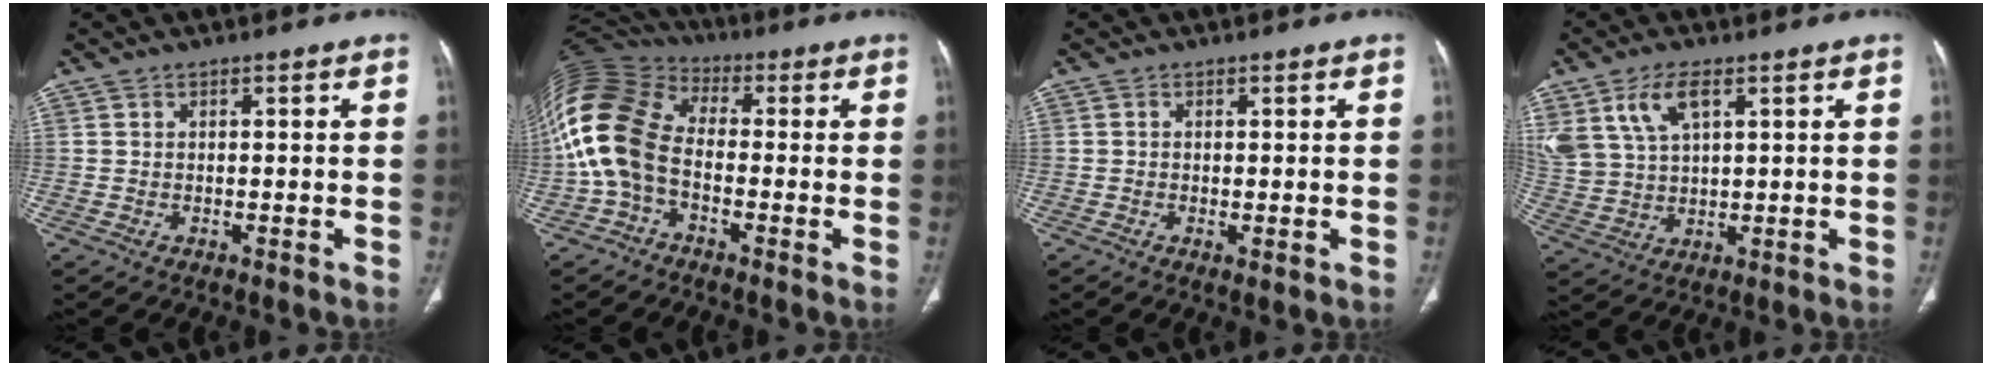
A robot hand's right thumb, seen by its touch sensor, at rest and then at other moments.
{"total": 15.9, "force": [-2.4, 10.8, 11.4], "torque": [-0.245, 0.044, -0.058]}
{"total": 1.2, "force": [-0.2, 0.4, 1.1], "torque": [-0.025, -0.006, -0.004]}
{"total": 10.4, "force": [5.2, 5.5, 7.2], "torque": [-0.152, -0.008, 0.114]}